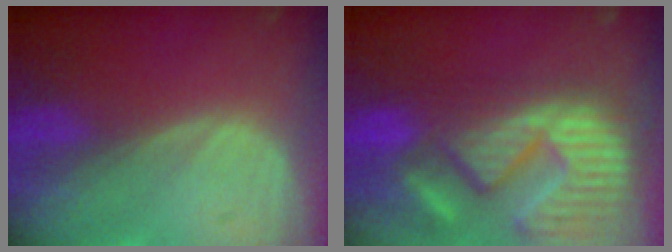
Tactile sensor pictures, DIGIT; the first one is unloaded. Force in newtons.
{"total": 14.7, "press": 12.3, "slide": 8.1}